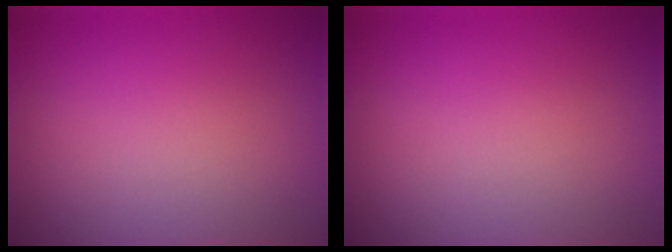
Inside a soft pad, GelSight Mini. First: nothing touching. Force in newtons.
{"total": 0.0}